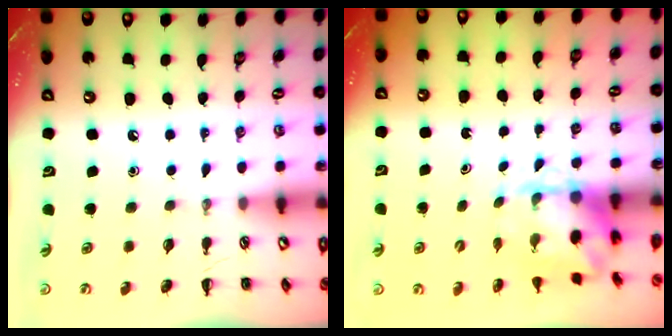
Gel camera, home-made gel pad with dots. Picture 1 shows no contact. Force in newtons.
{"total": 4.0, "press": 3.9, "slide": 0.7}